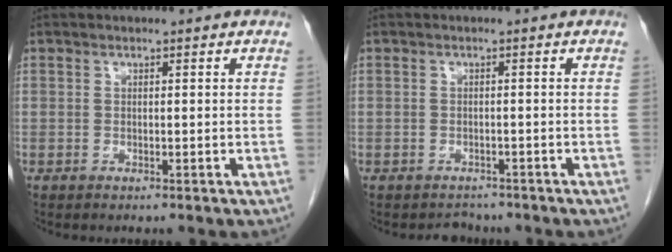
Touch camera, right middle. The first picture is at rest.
{"total": 2.1, "force": [-1.8, 1.0, -0.3], "torque": [-0.004, -0.002, -0.029]}